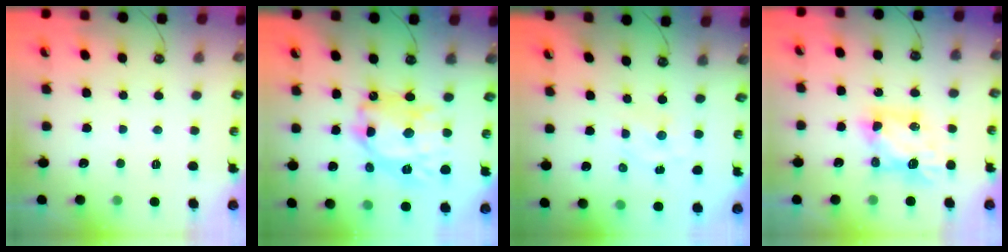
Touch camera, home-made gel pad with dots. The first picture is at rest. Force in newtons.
{"total": 20.2, "press": 20.1, "slide": 2.0}
{"total": 2.3, "press": 2.3, "slide": 0.3}
{"total": 7.0, "press": 7.0, "slide": 0.3}